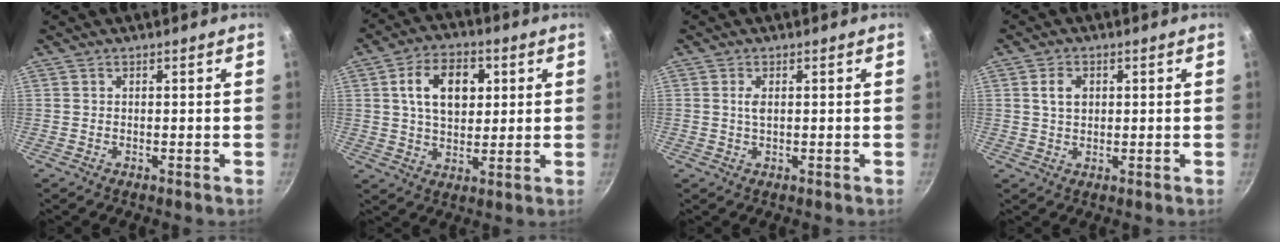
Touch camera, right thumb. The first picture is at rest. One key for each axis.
{"total": 11.7, "fx": 2.9, "fy": 7.7, "fz": 8.2, "tx": -0.115, "ty": 0.001, "tz": 0.043}
{"total": 1.8, "fx": 0.3, "fy": 0.8, "fz": 1.6, "tx": -0.031, "ty": 0.001, "tz": 0.006}
{"total": 3.6, "fx": 0.8, "fy": 2.7, "fz": 2.3, "tx": -0.029, "ty": 0.001, "tz": 0.016}